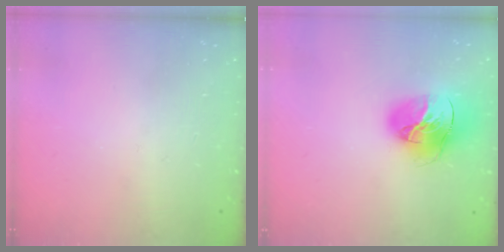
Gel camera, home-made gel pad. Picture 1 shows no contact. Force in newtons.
{"total": 20.1, "press": 20.0, "slide": 2.1}